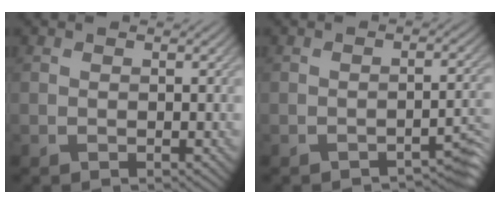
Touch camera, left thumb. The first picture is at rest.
{"total": 3.5, "force": [-2.7, 0.7, 2.2], "torque": [-0.026, 0.006, -0.033]}